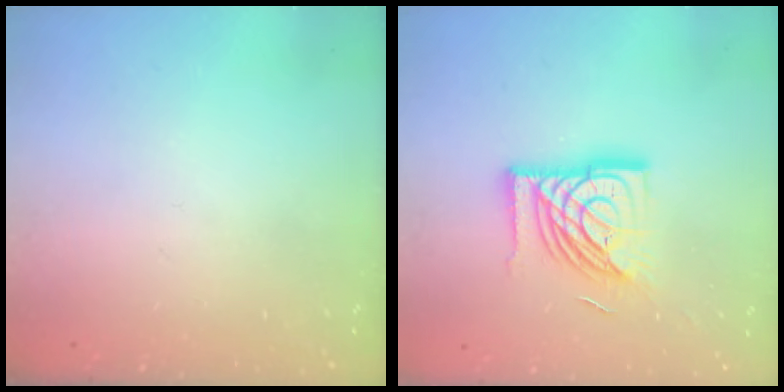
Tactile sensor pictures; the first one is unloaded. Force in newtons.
{"total": 19.6, "press": 19.5, "slide": 2.2}